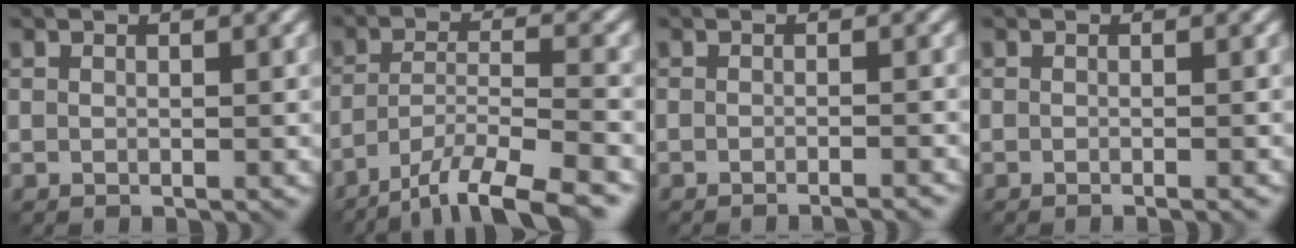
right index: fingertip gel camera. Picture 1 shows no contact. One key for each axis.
{"total": 10.0, "fx": -7.9, "fy": 2.3, "fz": 5.8, "tx": -0.089, "ty": -0.018, "tz": -0.126}
{"total": 2.3, "fx": -1.9, "fy": 0.3, "fz": 1.3, "tx": -0.010, "ty": 0.004, "tz": -0.032}
{"total": 0.9, "fx": -0.7, "fy": 0.2, "fz": 0.6, "tx": -0.003, "ty": -0.007, "tz": -0.013}